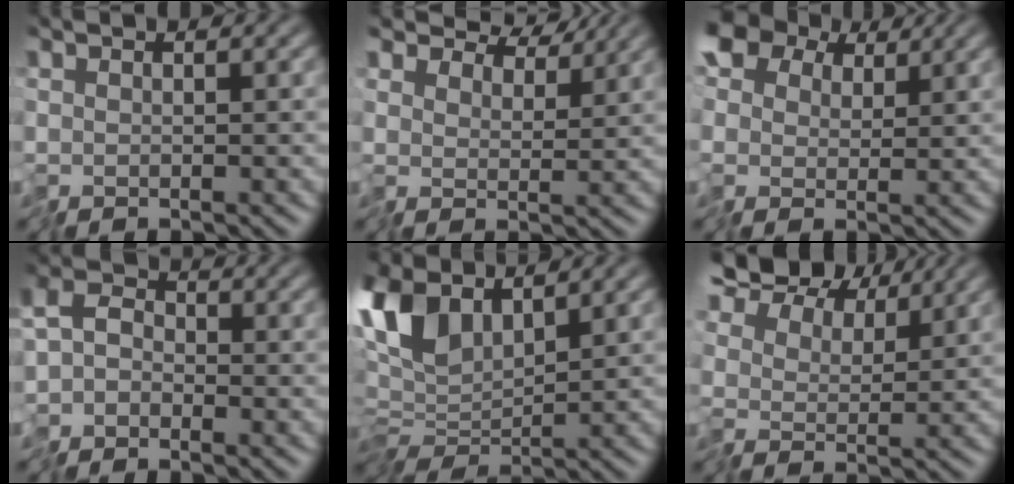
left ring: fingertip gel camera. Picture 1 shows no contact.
{"total": 5.7, "force": [5.0, 2.2, 1.8], "torque": [-0.040, 0.009, 0.066]}
{"total": 8.5, "force": [4.7, 6.1, 3.7], "torque": [-0.087, 0.033, 0.066]}
{"total": 3.6, "force": [-1.5, 2.8, 1.8], "torque": [-0.047, 0.000, -0.044]}
{"total": 7.0, "force": [2.7, 3.4, 5.5], "torque": [-0.132, 0.003, 0.042]}
{"total": 8.0, "force": [6.1, 4.1, 3.3], "torque": [-0.084, 0.020, 0.088]}